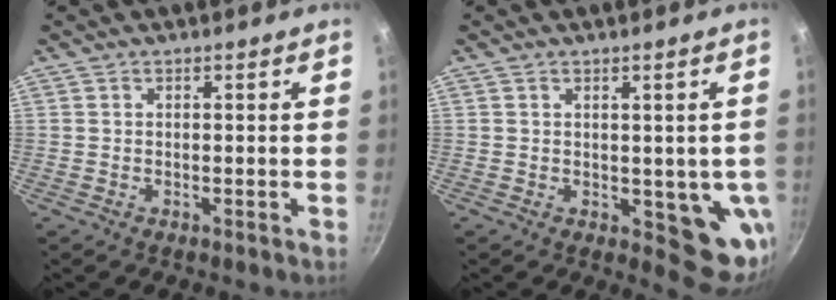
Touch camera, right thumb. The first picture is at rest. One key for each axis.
{"total": 8.5, "fx": -0.3, "fy": 4.5, "fz": 7.2, "tx": -0.059, "ty": -0.013, "tz": 0.004}